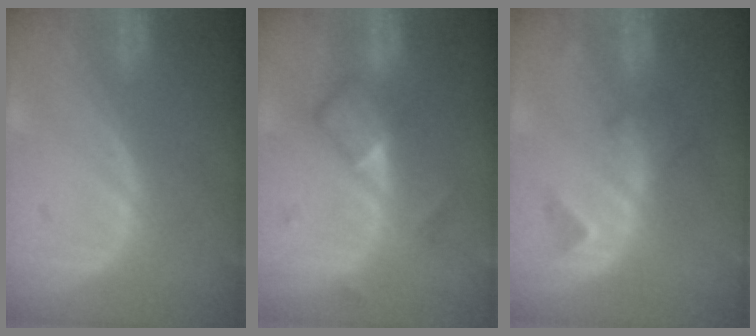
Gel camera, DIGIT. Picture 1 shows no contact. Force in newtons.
{"total": 5.0, "press": 4.9, "slide": 1.0}
{"total": 5.1, "press": 4.5, "slide": 2.4}